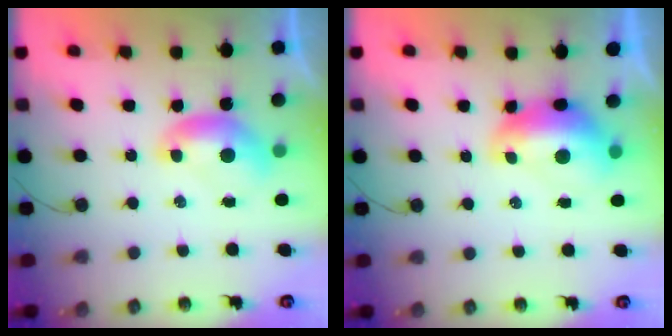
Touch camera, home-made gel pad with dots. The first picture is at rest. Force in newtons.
{"total": 2.8, "press": 2.7, "slide": 0.7}